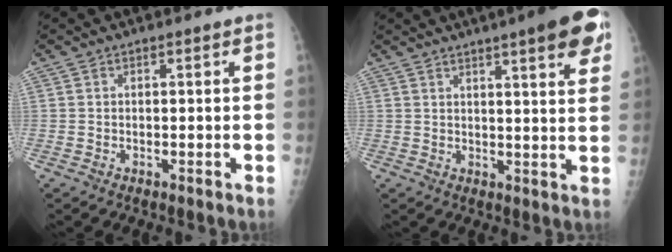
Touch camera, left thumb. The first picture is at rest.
{"total": 11.8, "force": [6.8, 2.0, 9.4], "torque": [-0.106, -0.021, 0.080]}